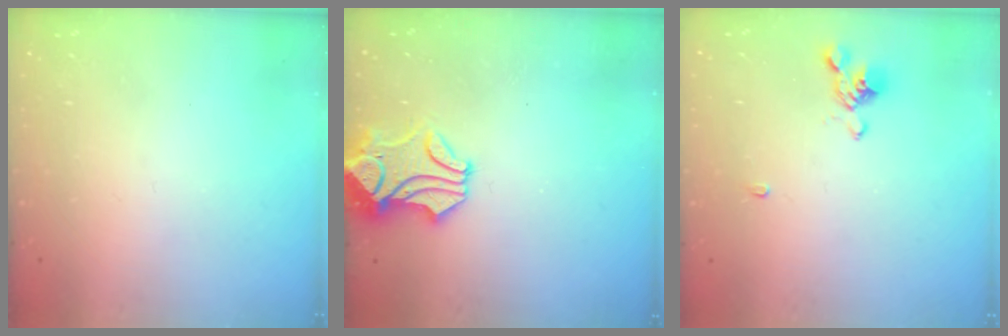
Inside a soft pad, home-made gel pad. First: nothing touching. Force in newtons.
{"total": 1.0, "press": 0.4, "slide": 1.0}
{"total": 1.7, "press": 1.5, "slide": 0.9}